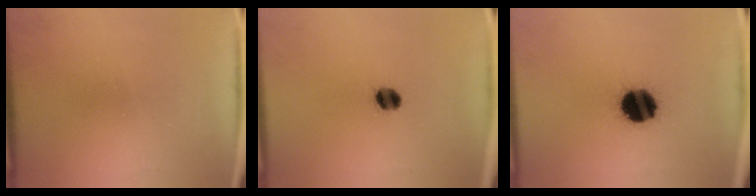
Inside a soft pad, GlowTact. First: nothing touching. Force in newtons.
{"total": 3.8}
{"total": 13.4}